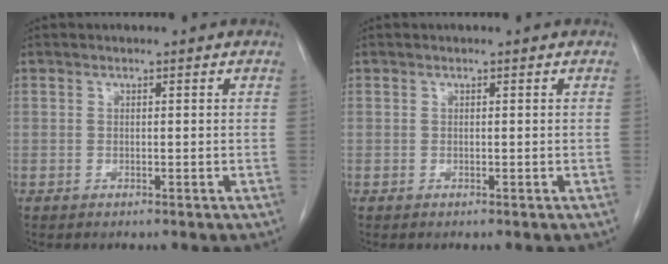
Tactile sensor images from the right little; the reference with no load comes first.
{"total": 0.0}